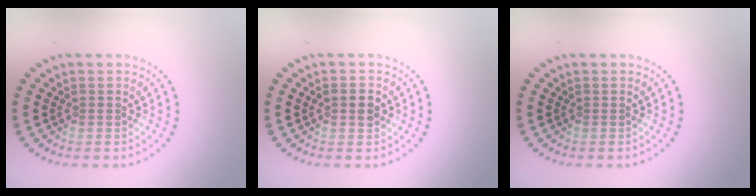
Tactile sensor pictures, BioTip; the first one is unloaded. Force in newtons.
{"total": 2.0, "press": 2.0, "slide": 0.2}
{"total": 0.0}